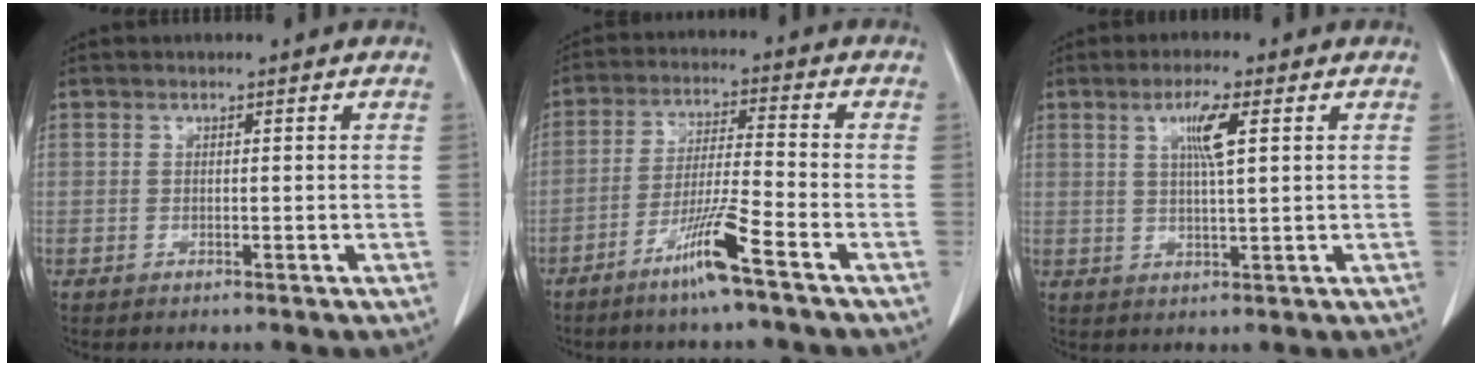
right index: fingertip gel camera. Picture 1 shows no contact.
{"total": 8.2, "force": [-5.1, -0.9, 6.4], "torque": [-0.119, -0.014, -0.101]}
{"total": 4.8, "force": [1.7, 0.1, 4.5], "torque": [-0.082, -0.001, 0.031]}